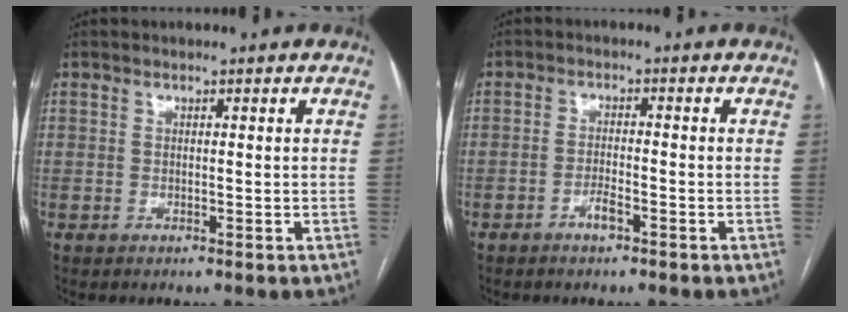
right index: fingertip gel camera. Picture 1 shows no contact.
{"total": 2.4, "force": [-1.6, 0.5, 1.7], "torque": [-0.031, 0.002, -0.029]}